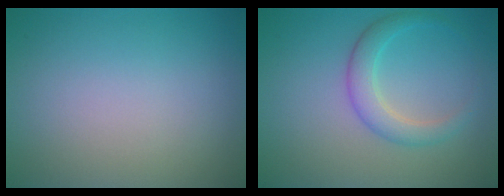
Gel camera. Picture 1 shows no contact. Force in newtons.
{"total": 2.8, "press": 2.8, "slide": 0.0}